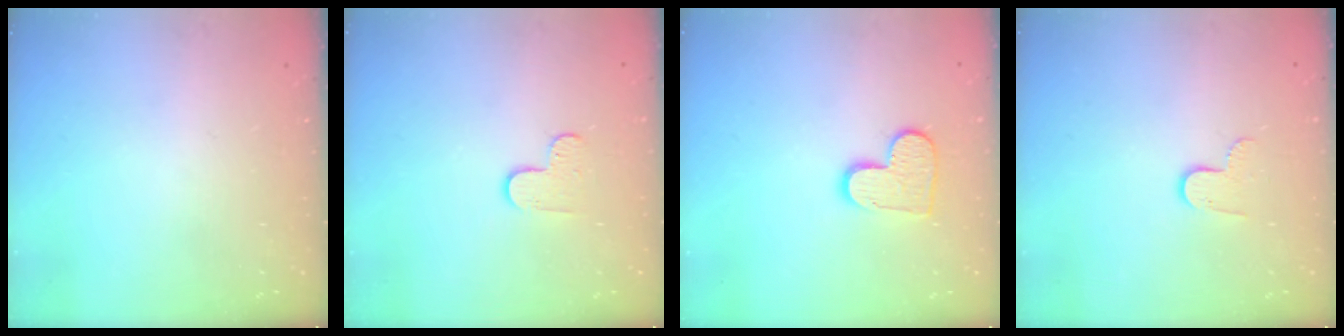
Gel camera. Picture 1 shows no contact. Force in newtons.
{"total": 5.8, "press": 5.8, "slide": 0.6}
{"total": 9.9, "press": 9.9, "slide": 0.3}
{"total": 5.8, "press": 5.8, "slide": 0.5}